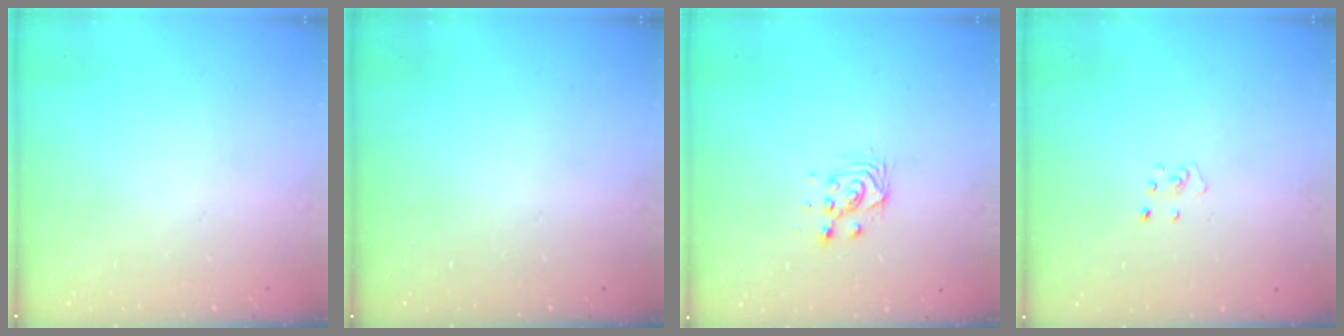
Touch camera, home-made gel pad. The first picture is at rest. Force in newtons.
{"total": 0.0}
{"total": 4.8, "press": 4.8, "slide": 0.3}
{"total": 3.2, "press": 3.2, "slide": 0.4}